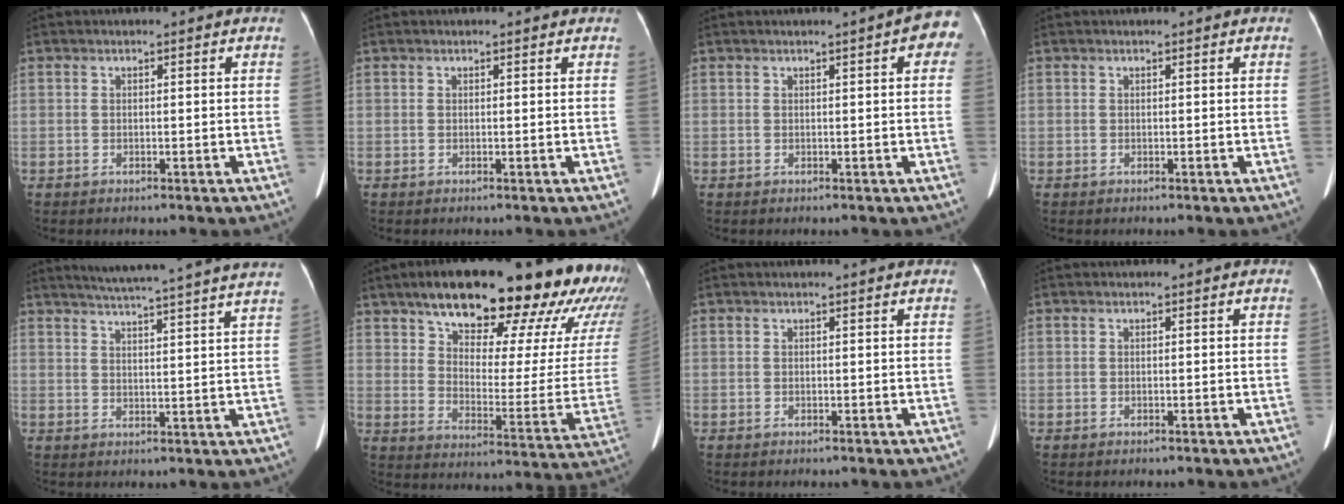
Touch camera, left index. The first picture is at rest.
{"total": 2.2, "force": [2.0, 0.4, 0.8], "torque": [-0.008, 0.002, 0.018]}
{"total": 5.1, "force": [2.2, 1.0, 4.5], "torque": [-0.043, 0.000, 0.019]}
{"total": 0.6, "force": [0.5, -0.1, 0.3], "torque": [0.001, 0.001, 0.010]}
{"total": 21.7, "force": [19.6, -1.1, 9.2], "torque": [-0.146, -0.041, 0.243]}
{"total": 31.0, "force": [24.3, 7.4, 17.8], "torque": [-0.220, -0.046, 0.305]}
{"total": 3.4, "force": [3.1, 0.3, 1.2], "torque": [-0.014, 0.001, 0.027]}
{"total": 0.0}